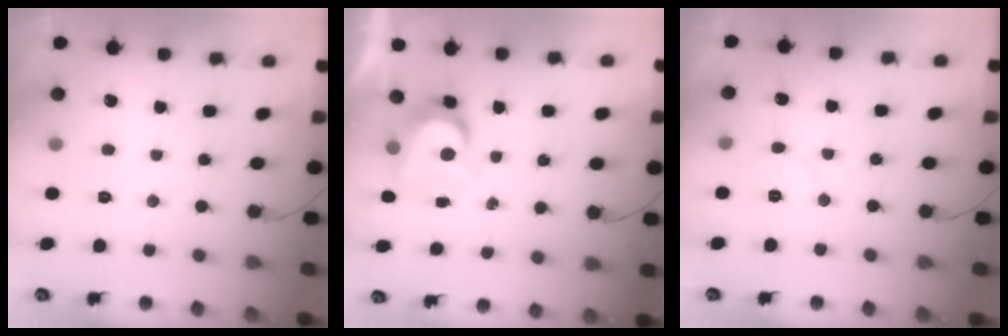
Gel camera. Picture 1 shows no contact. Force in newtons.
{"total": 6.3, "press": 6.3, "slide": 0.5}
{"total": 5.1, "press": 5.0, "slide": 0.5}